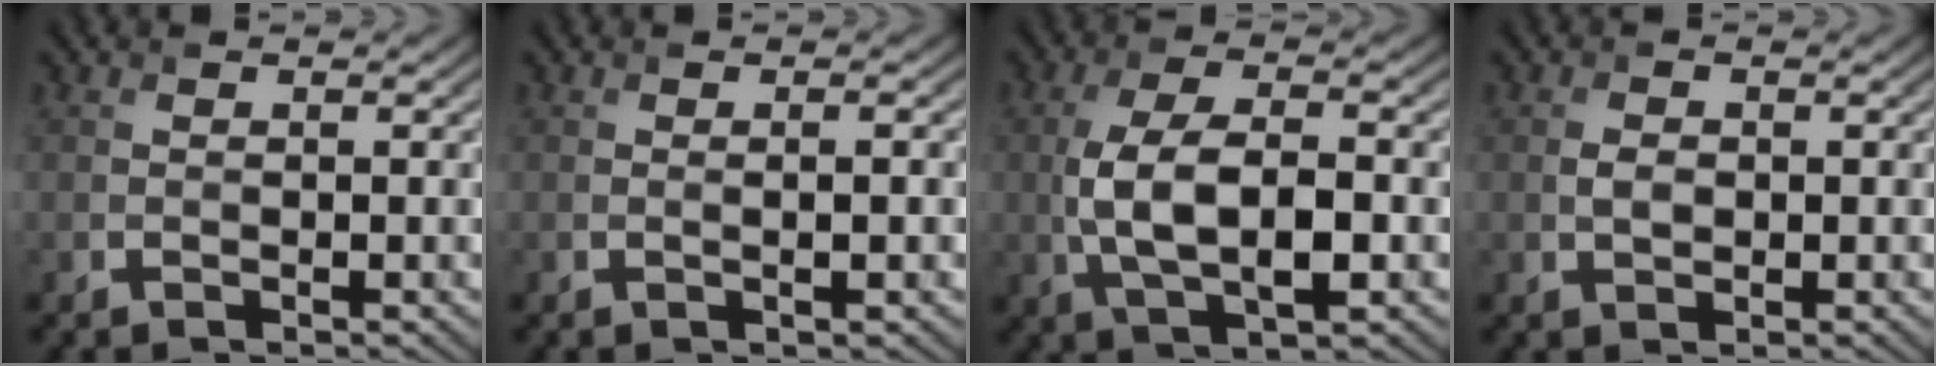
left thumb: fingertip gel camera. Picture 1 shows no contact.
{"total": 1.6, "force": [0.1, 0.3, 1.6], "torque": [-0.024, 0.003, -0.001]}
{"total": 8.2, "force": [-1.2, 3.8, 7.2], "torque": [-0.154, -0.003, -0.019]}
{"total": 1.5, "force": [0.0, 1.2, 0.9], "torque": [-0.022, -0.002, 0.001]}